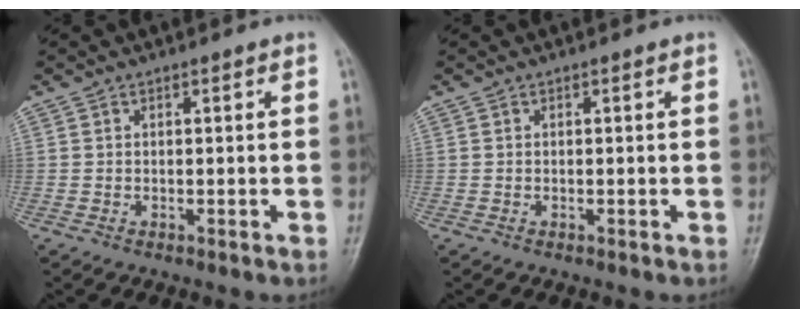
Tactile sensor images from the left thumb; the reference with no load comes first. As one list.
[{"total": 0.0}]